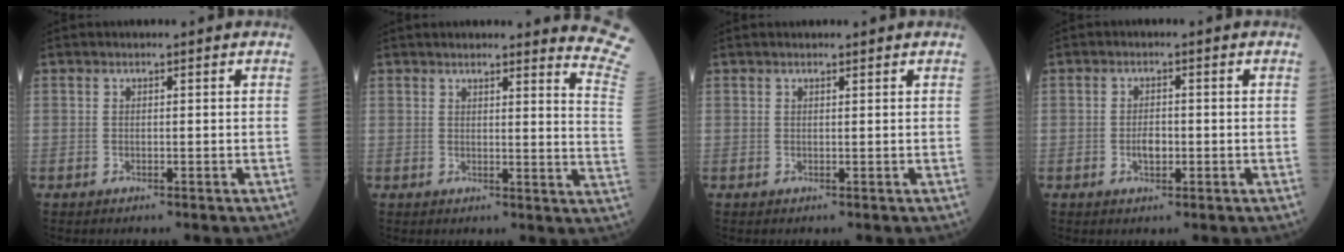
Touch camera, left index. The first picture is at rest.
{"total": 11.7, "force": [11.4, -1.1, 2.6], "torque": [-0.009, -0.106, 0.095]}
{"total": 1.4, "force": [1.3, 0.2, 0.5], "torque": [-0.009, 0.017, 0.022]}
{"total": 2.3, "force": [-0.6, 1.2, 1.9], "torque": [-0.036, 0.003, -0.009]}